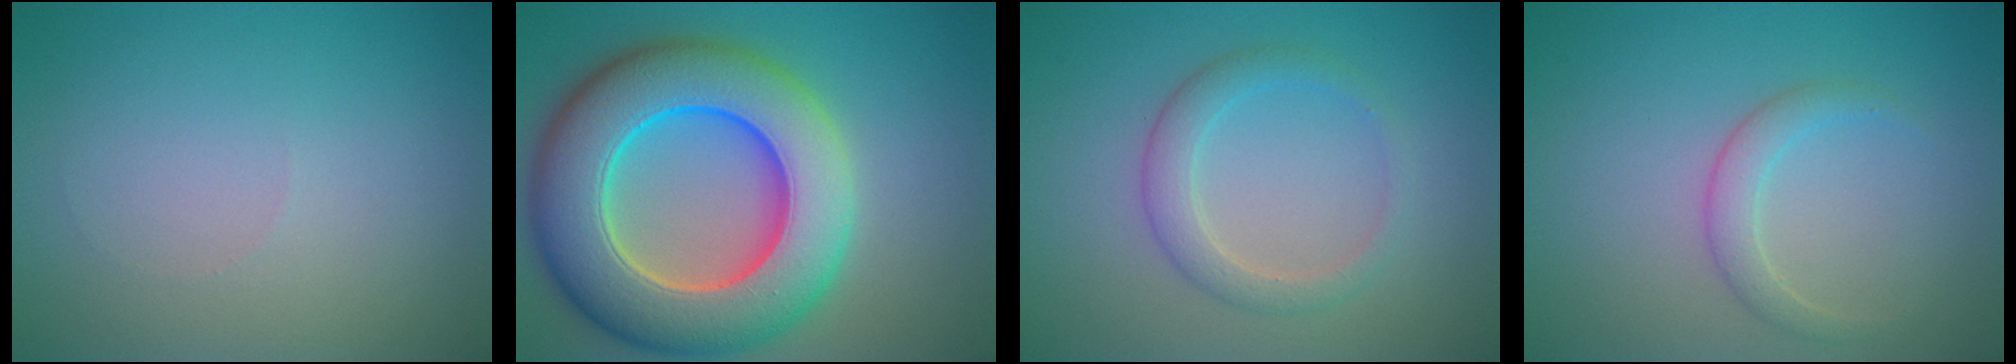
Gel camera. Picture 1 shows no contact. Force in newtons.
{"total": 13.3, "press": 13.1, "slide": 2.1}
{"total": 2.6, "press": 2.6, "slide": 0.2}
{"total": 1.8, "press": 1.8, "slide": 0.2}